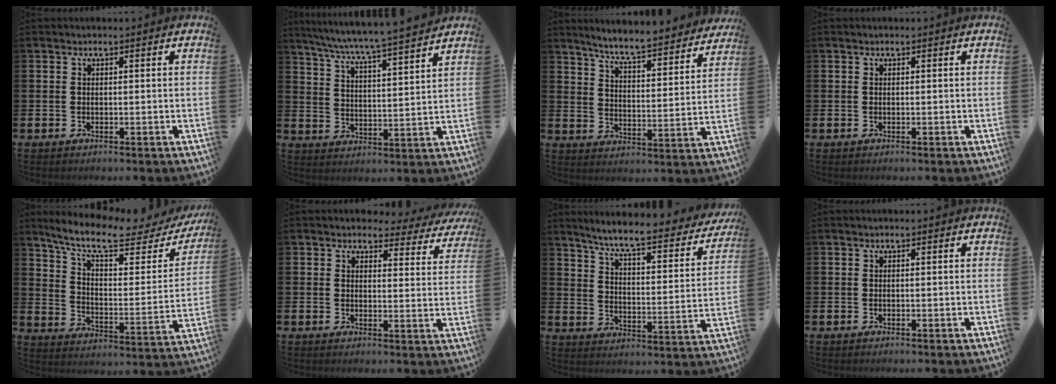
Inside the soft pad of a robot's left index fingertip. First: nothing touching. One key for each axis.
{"total": 6.8, "fx": 6.5, "fy": -0.4, "fz": 2.2, "tx": -0.073, "ty": -0.049, "tz": 0.110}
{"total": 6.9, "fx": 6.5, "fy": 0.1, "fz": 2.2, "tx": -0.066, "ty": -0.052, "tz": 0.108}
{"total": 0.0}
{"total": 9.8, "fx": 8.1, "fy": 2.3, "fz": 5.1, "tx": -0.121, "ty": -0.054, "tz": 0.133}
{"total": 2.7, "fx": 2.4, "fy": 1.2, "fz": 0.4, "tx": -0.003, "ty": -0.021, "tz": 0.035}
{"total": 7.3, "fx": 6.4, "fy": 0.8, "fz": 3.3, "tx": -0.089, "ty": -0.051, "tz": 0.102}
{"total": 0.0}